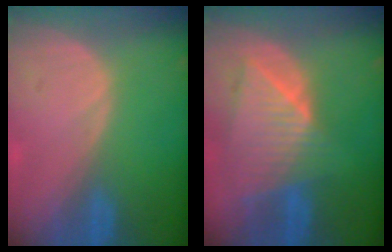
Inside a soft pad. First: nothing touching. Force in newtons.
{"total": 9.0, "press": 7.9, "slide": 4.3}